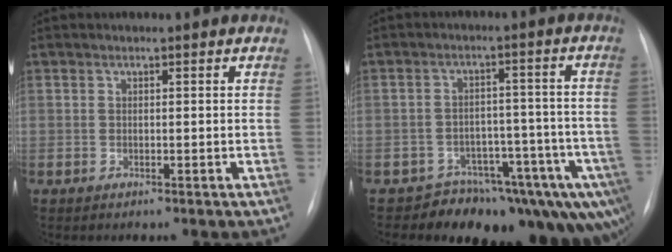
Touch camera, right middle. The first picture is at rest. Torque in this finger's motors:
{"motor_torque": [1.15, -0.99, 0.33, 0.10]}